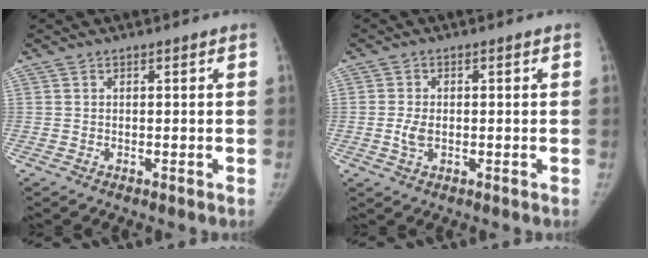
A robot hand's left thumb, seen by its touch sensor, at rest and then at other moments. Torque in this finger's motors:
{"motor_torque": [-0.09, 0.05, -0.46, 0.11, 0.00]}